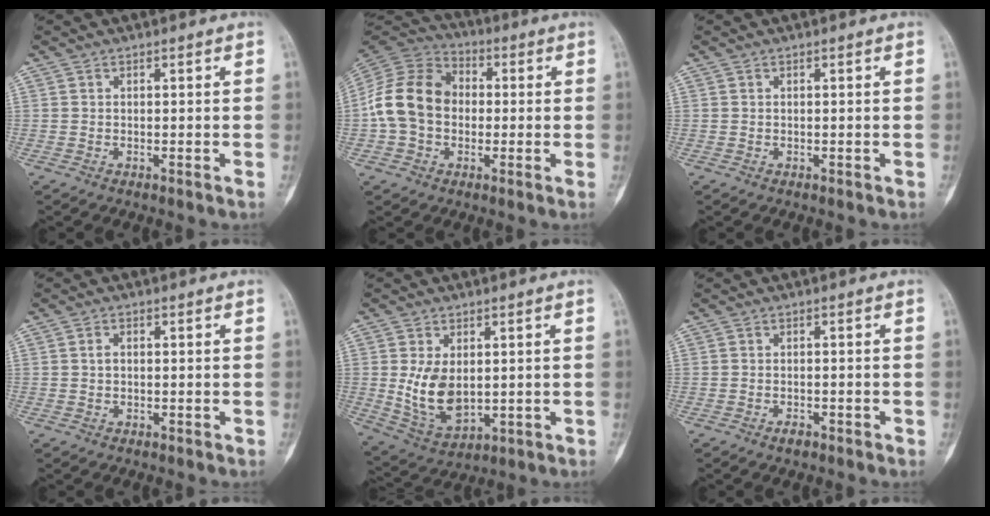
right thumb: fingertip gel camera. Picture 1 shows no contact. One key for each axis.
{"total": 15.4, "fx": -0.8, "fy": 11.9, "fz": 9.7, "tx": -0.170, "ty": 0.035, "tz": -0.023}
{"total": 0.0}
{"total": 1.6, "fx": -0.1, "fy": 1.2, "fz": 1.0, "tx": -0.014, "ty": 0.004, "tz": -0.005}
{"total": 10.3, "fx": 0.5, "fy": 6.6, "fz": 7.9, "tx": -0.128, "ty": -0.011, "tz": 0.030}
{"total": 1.8, "fx": -1.2, "fy": 0.9, "fz": 0.8, "tx": -0.012, "ty": 0.008, "tz": -0.019}